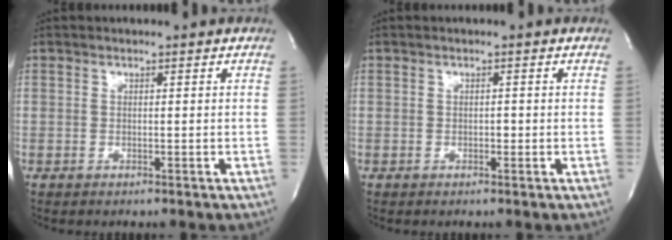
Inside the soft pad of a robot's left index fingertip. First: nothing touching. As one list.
[{"total": 0.6, "force": [-0.2, 0.4, 0.4], "torque": [-0.005, 0.002, -0.004]}]